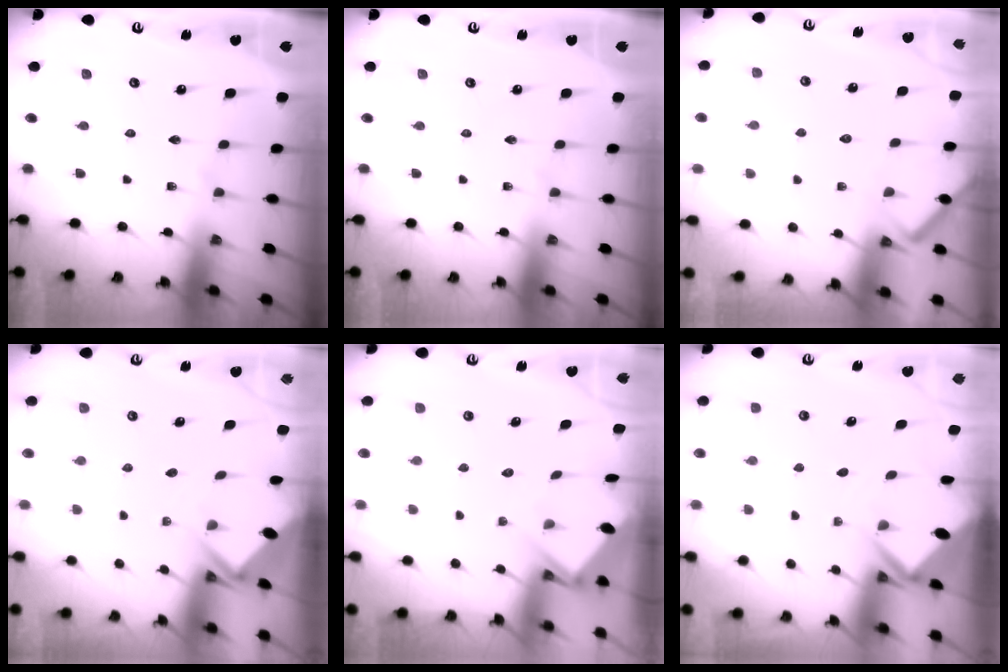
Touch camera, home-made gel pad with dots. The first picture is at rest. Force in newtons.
{"total": 0.0}
{"total": 5.2, "press": 5.2, "slide": 0.6}
{"total": 2.6, "press": 2.6, "slide": 0.2}
{"total": 3.9, "press": 3.9, "slide": 0.3}
{"total": 3.3, "press": 3.3, "slide": 0.2}